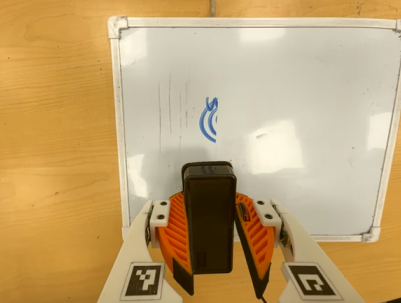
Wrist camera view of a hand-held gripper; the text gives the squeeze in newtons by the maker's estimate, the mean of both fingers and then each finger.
{"total": 8.1, "left": 8.1, "right": 8.0}